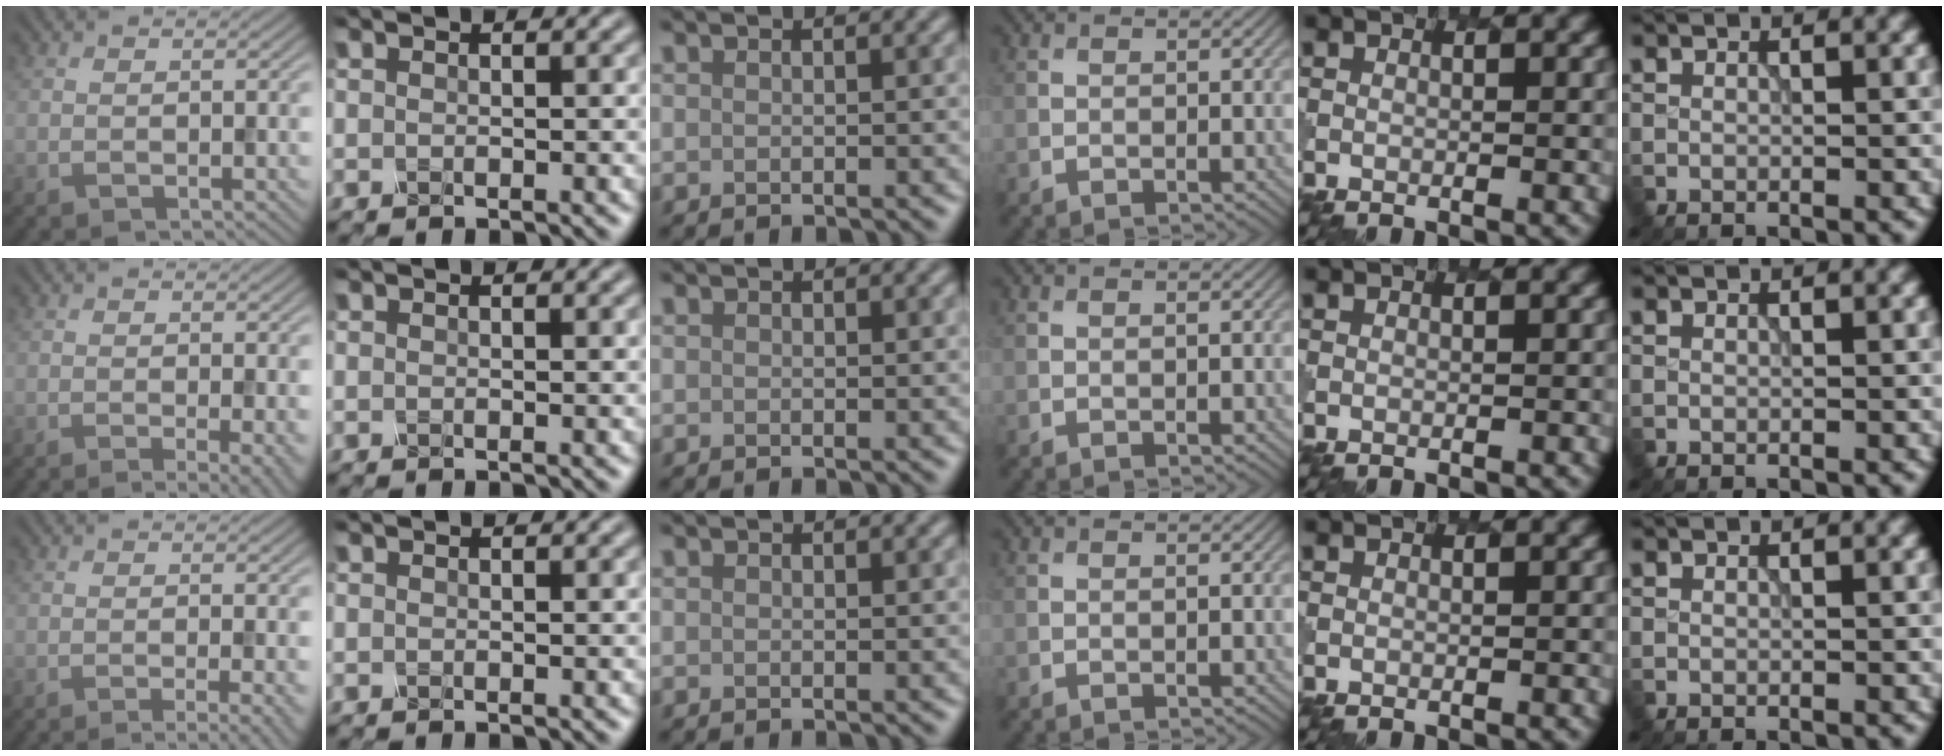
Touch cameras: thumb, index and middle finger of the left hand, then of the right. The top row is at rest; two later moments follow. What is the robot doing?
{"motion": "unscrew", "object": "spray bottle"}